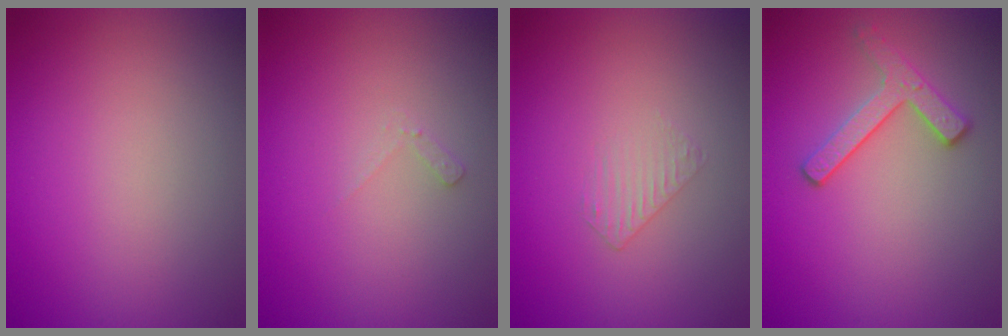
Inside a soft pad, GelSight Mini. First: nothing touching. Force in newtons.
{"total": 0.8, "press": 0.8, "slide": 0.2}
{"total": 0.9, "press": 0.2, "slide": 0.9}
{"total": 2.5, "press": 2.3, "slide": 0.9}